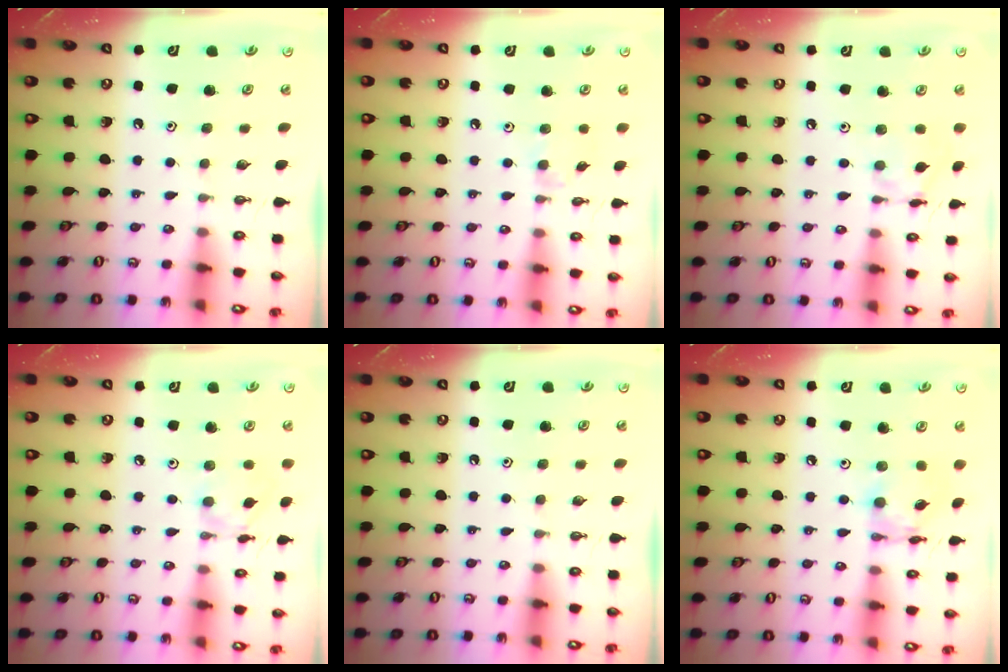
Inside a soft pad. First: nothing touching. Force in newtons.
{"total": 4.5, "press": 4.4, "slide": 0.6}
{"total": 8.1, "press": 8.1, "slide": 0.4}
{"total": 5.8, "press": 5.8, "slide": 0.3}
{"total": 0.0}
{"total": 9.1, "press": 9.1, "slide": 0.6}